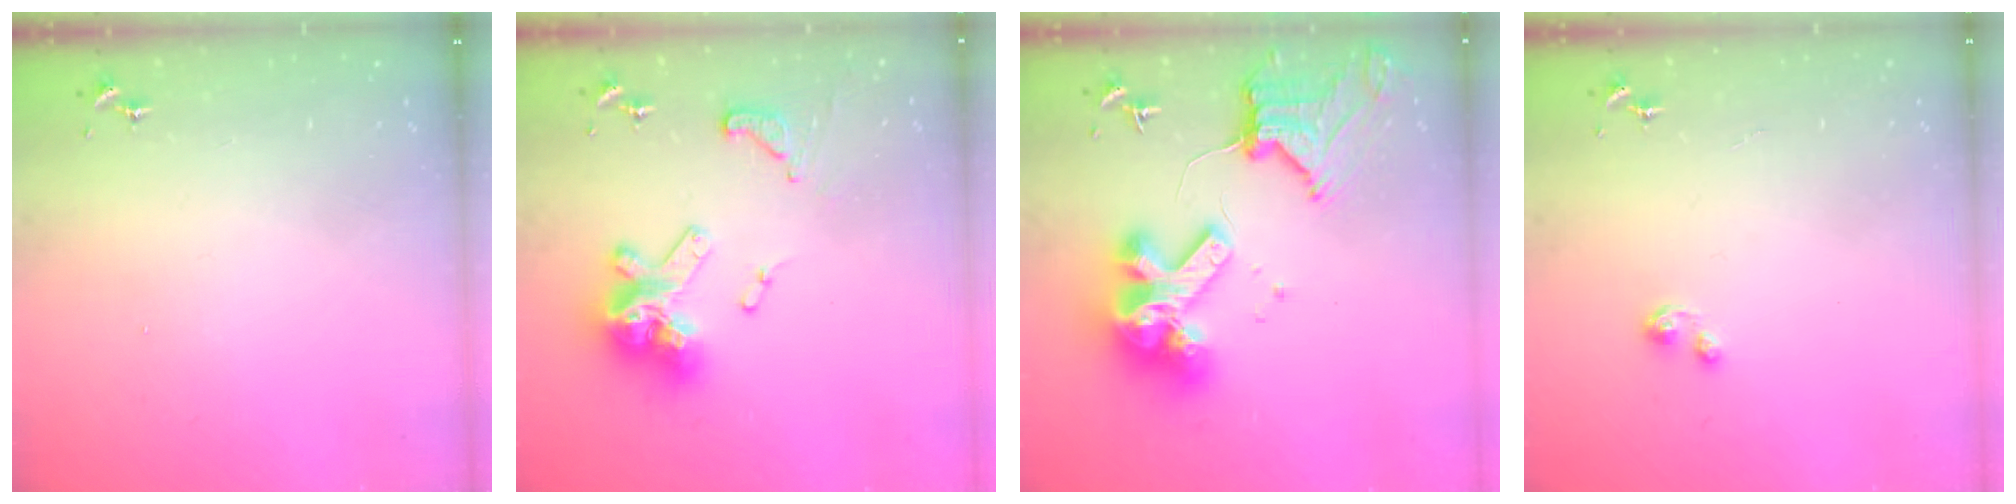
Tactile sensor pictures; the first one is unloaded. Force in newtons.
{"total": 18.4, "press": 18.3, "slide": 1.8}
{"total": 20.8, "press": 20.7, "slide": 2.7}
{"total": 2.5, "press": 2.5, "slide": 0.2}